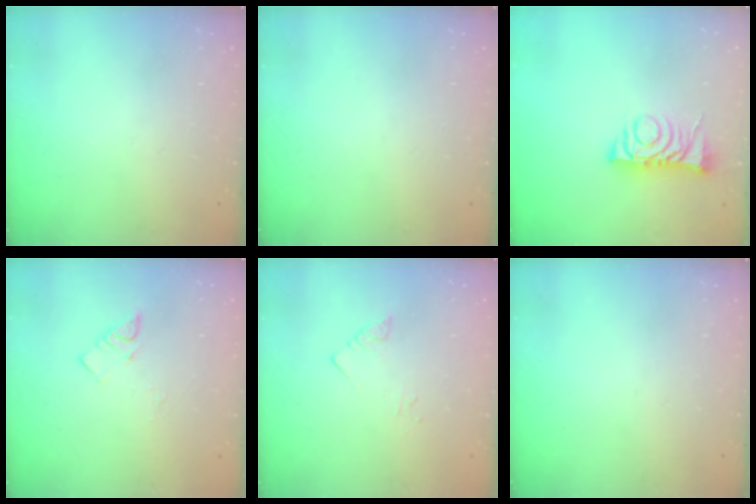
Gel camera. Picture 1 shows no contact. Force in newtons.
{"total": 0.0}
{"total": 7.1, "press": 7.0, "slide": 0.9}
{"total": 3.9, "press": 3.9, "slide": 0.5}
{"total": 2.8, "press": 2.8, "slide": 0.2}
{"total": 0.0}